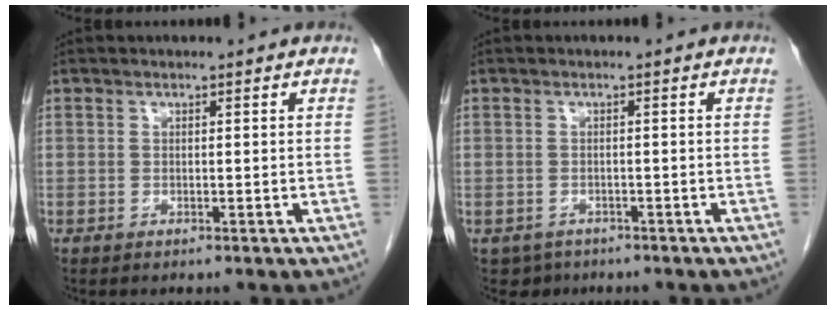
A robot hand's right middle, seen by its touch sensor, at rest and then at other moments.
{"total": 2.6, "force": [-1.8, 1.9, 0.0], "torque": [-0.005, 0.003, -0.027]}